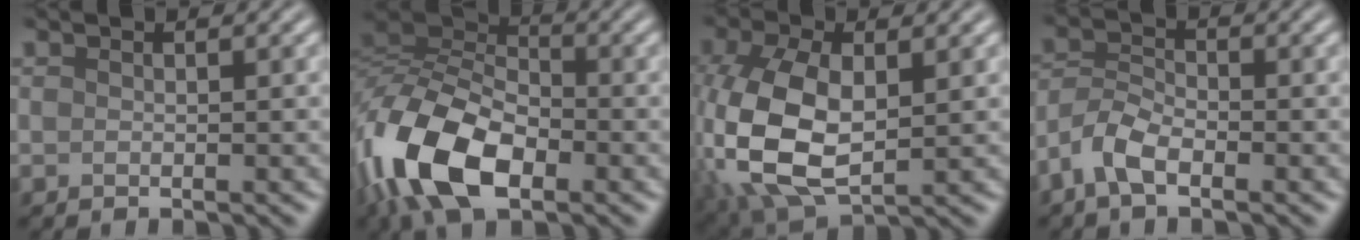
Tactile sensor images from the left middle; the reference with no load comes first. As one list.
[{"total": 12.0, "force": [-5.0, 6.4, 8.7], "torque": [-0.204, -0.003, -0.109]}, {"total": 11.3, "force": [-0.6, 6.7, 9.0], "torque": [-0.235, -0.015, -0.002]}, {"total": 3.7, "force": [-2.4, 1.7, 2.3], "torque": [-0.049, 0.007, -0.058]}]